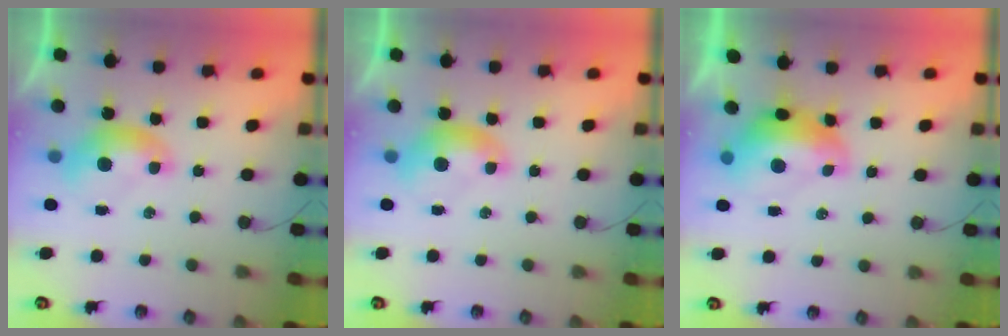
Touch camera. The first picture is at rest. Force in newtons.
{"total": 0.0}
{"total": 2.9, "press": 2.9, "slide": 0.7}